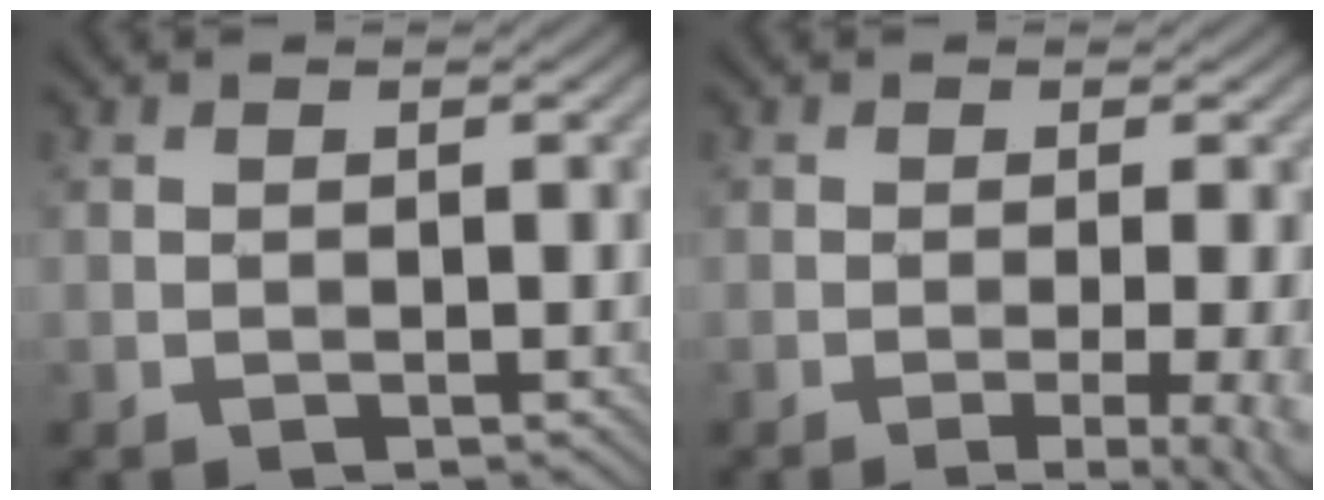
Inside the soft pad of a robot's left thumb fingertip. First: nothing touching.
{"total": 6.7, "force": [-1.8, 1.9, 6.2], "torque": [-0.075, -0.001, -0.016]}